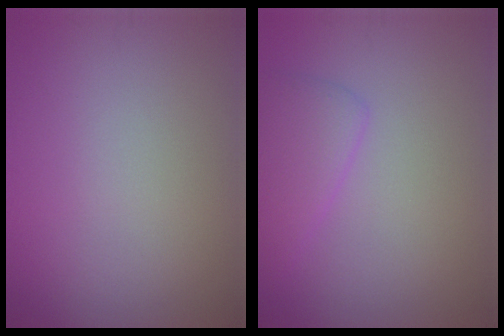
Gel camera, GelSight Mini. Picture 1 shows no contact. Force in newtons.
{"total": 2.7, "press": 2.6, "slide": 0.3}